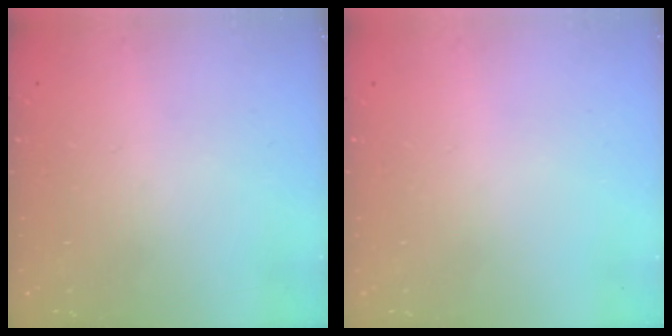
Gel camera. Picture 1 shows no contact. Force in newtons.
{"total": 0.0}